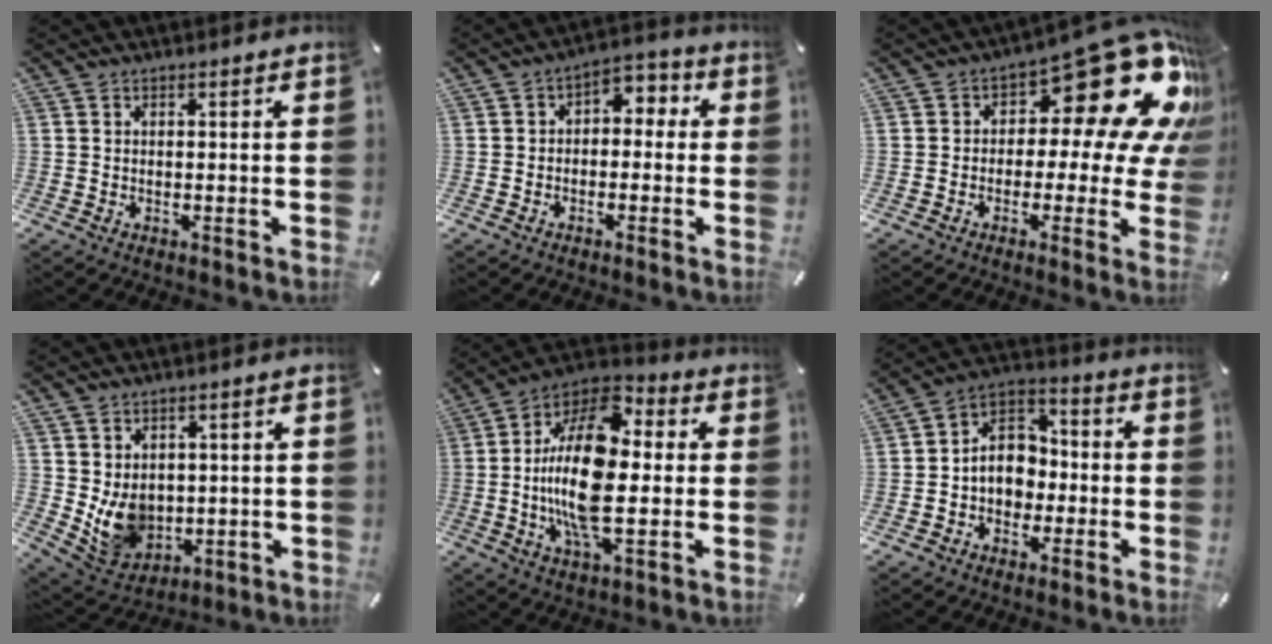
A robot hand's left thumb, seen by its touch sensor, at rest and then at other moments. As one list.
[{"total": 4.0, "force": [-1.5, 3.1, 2.1], "torque": [-0.030, 0.015, -0.033]}, {"total": 20.3, "force": [9.3, 9.5, 15.4], "torque": [-0.196, -0.067, 0.152]}, {"total": 9.4, "force": [1.3, 8.4, 3.9], "torque": [-0.093, -0.022, 0.031]}, {"total": 20.7, "force": [-0.5, 10.3, 18.0], "torque": [-0.362, -0.005, -0.011]}, {"total": 9.1, "force": [-1.5, 8.0, 4.0], "torque": [-0.084, 0.017, -0.028]}]